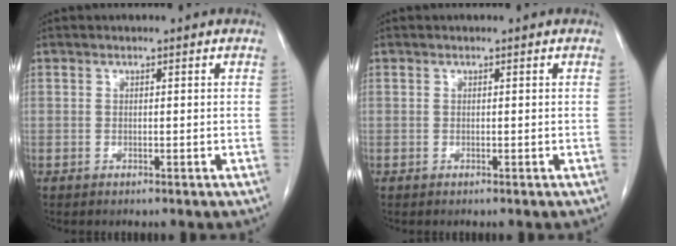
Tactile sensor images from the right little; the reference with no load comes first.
{"total": 0.0}